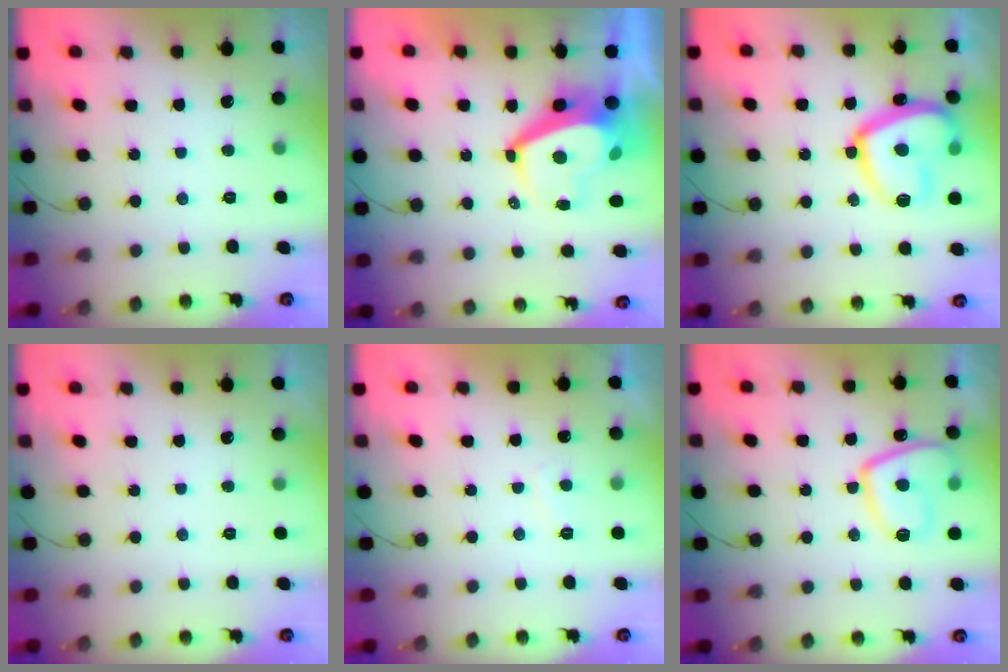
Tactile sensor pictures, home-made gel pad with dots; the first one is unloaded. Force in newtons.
{"total": 9.5, "press": 9.4, "slide": 1.1}
{"total": 18.3, "press": 18.3, "slide": 1.6}
{"total": 0.0}
{"total": 1.1, "press": 1.0, "slide": 0.6}
{"total": 12.2, "press": 12.2, "slide": 1.2}